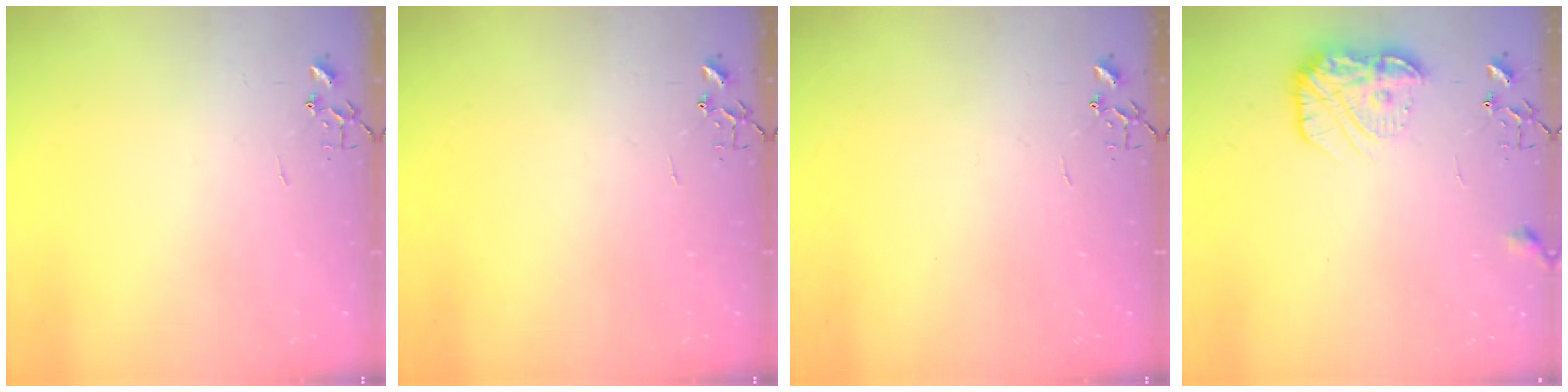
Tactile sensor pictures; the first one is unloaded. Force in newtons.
{"total": 0.0}
{"total": 0.0}
{"total": 14.1, "press": 14.1, "slide": 0.8}